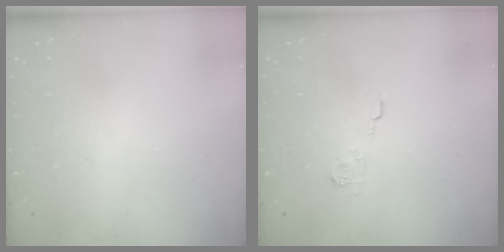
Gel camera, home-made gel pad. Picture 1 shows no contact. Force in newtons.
{"total": 5.7, "press": 5.7, "slide": 0.3}